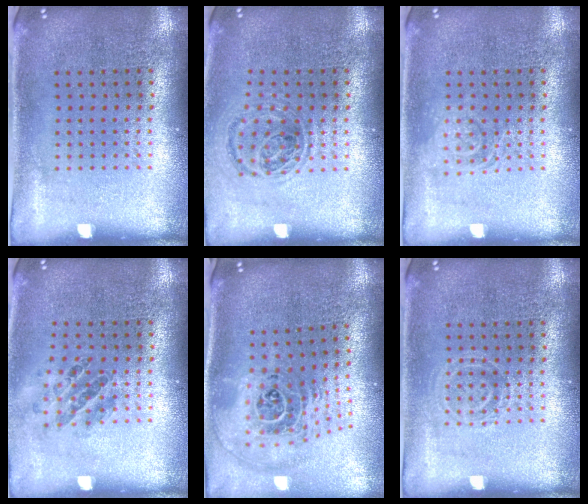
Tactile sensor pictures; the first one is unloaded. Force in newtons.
{"total": 0.9, "press": 0.9, "slide": 0.2}
{"total": 1.6, "press": 1.6, "slide": 0.3}
{"total": 0.9, "press": 0.9, "slide": 0.3}
{"total": 2.6, "press": 1.9, "slide": 1.8}
{"total": 1.2, "press": 1.2, "slide": 0.3}